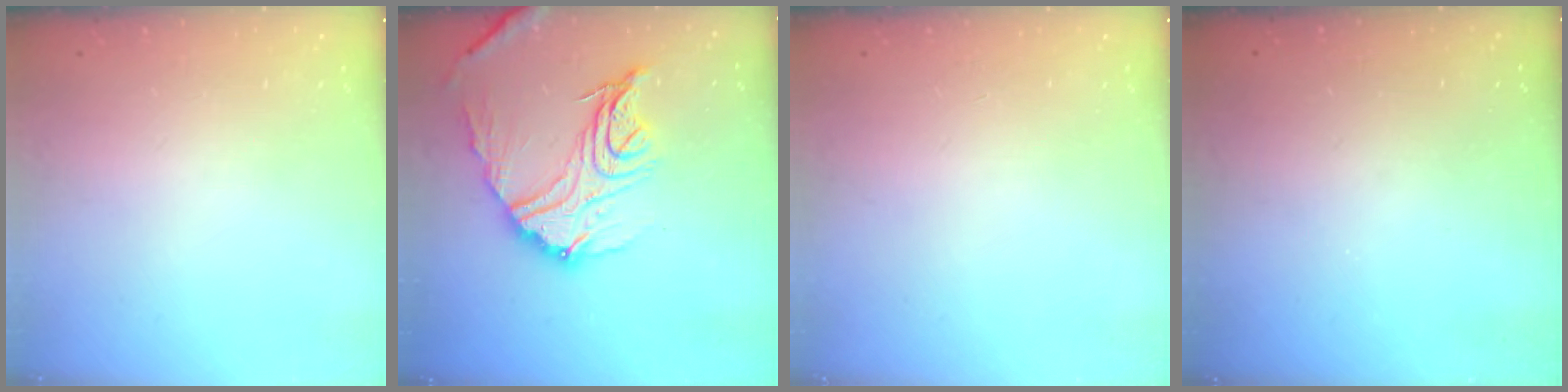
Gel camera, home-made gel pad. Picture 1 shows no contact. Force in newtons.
{"total": 18.2, "press": 18.1, "slide": 1.6}
{"total": 0.0}
{"total": 3.0, "press": 3.0, "slide": 0.2}